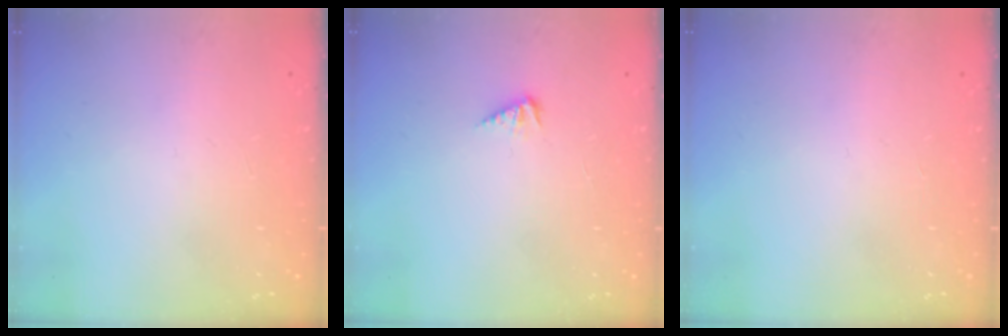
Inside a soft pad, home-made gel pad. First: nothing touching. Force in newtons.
{"total": 2.7, "press": 2.7, "slide": 0.5}
{"total": 0.0}